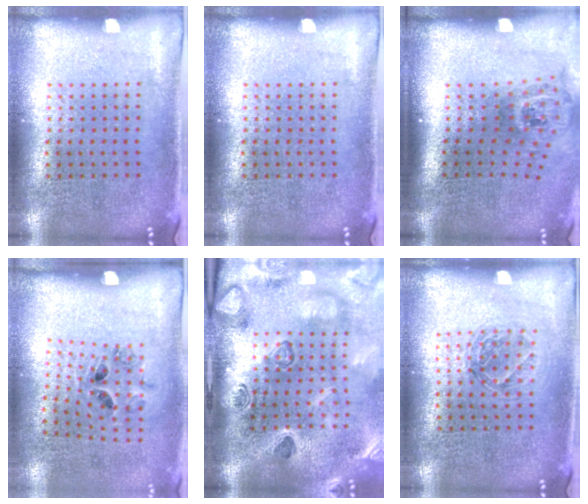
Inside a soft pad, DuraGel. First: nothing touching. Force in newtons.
{"total": 0.0}
{"total": 1.9, "press": 1.3, "slide": 1.4}
{"total": 1.4, "press": 0.8, "slide": 1.1}
{"total": 4.5, "press": 3.2, "slide": 3.1}
{"total": 1.2, "press": 1.0, "slide": 0.5}